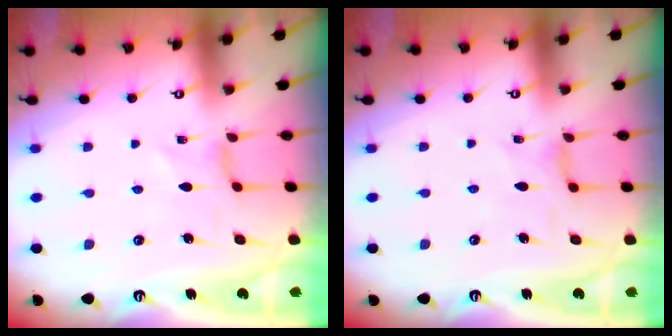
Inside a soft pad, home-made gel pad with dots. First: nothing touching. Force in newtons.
{"total": 1.2, "press": 1.1, "slide": 0.4}